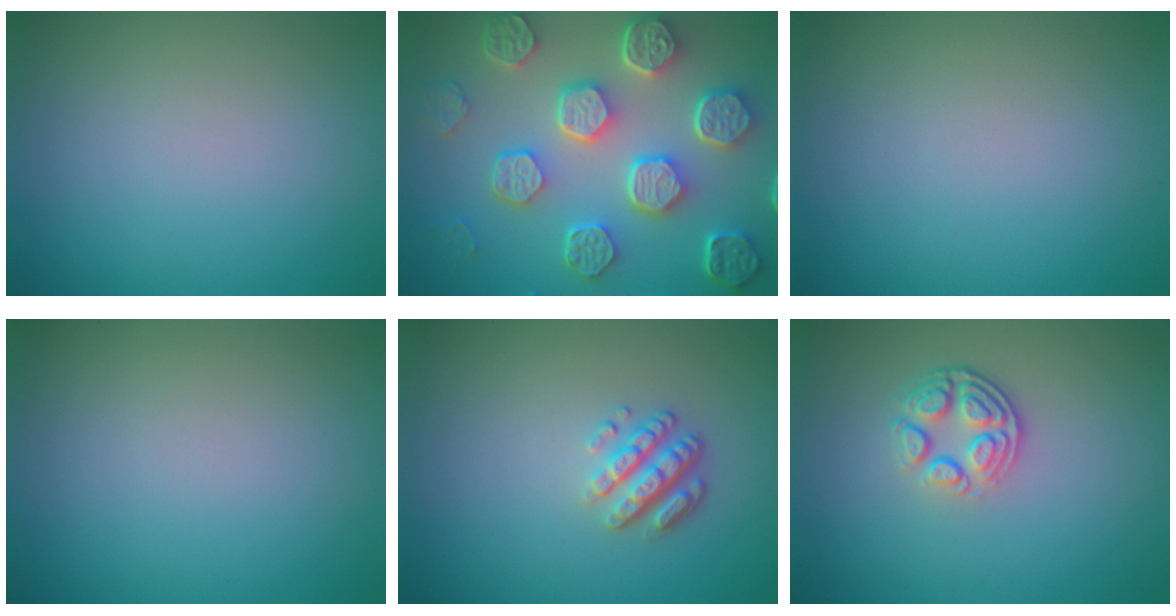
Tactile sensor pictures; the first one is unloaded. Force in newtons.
{"total": 8.6, "press": 6.5, "slide": 5.7}
{"total": 0.0}
{"total": 0.0}
{"total": 2.9, "press": 2.4, "slide": 1.7}
{"total": 3.7, "press": 2.8, "slide": 2.5}